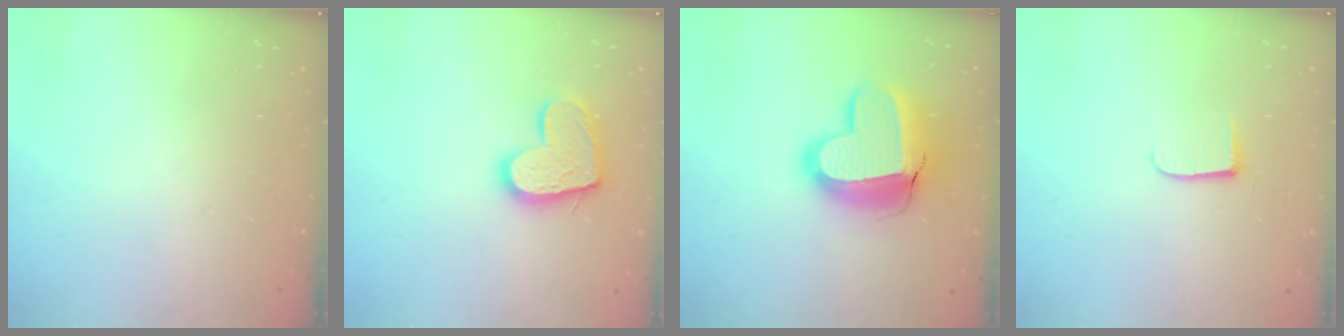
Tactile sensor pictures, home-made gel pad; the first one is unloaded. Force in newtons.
{"total": 14.0, "press": 14.0, "slide": 1.3}
{"total": 19.2, "press": 19.2, "slide": 1.5}
{"total": 6.1, "press": 6.1, "slide": 0.6}